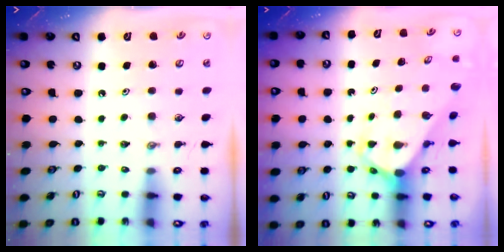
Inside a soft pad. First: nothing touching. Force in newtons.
{"total": 3.7, "press": 3.7, "slide": 0.1}